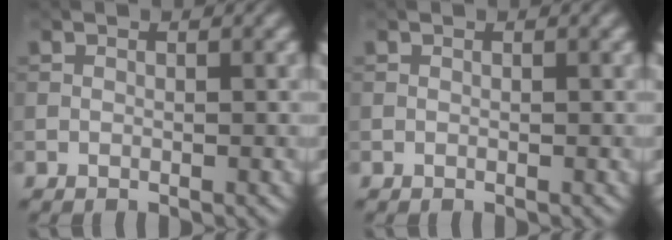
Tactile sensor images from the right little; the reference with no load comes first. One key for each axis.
{"total": 0.0}